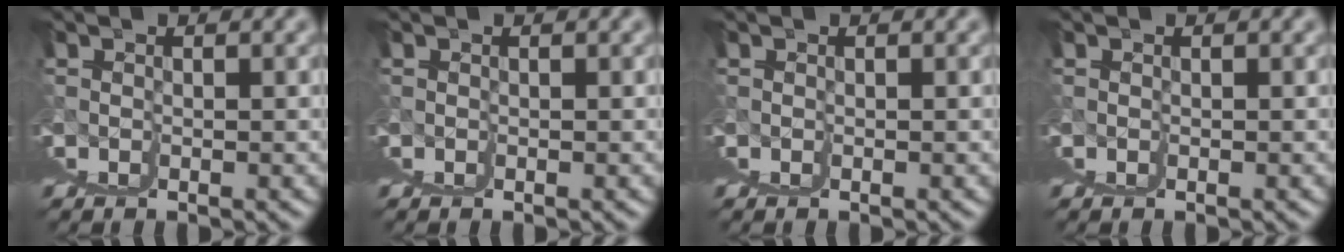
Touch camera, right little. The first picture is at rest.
{"total": 0.0}
{"total": 0.0}
{"total": 0.0}